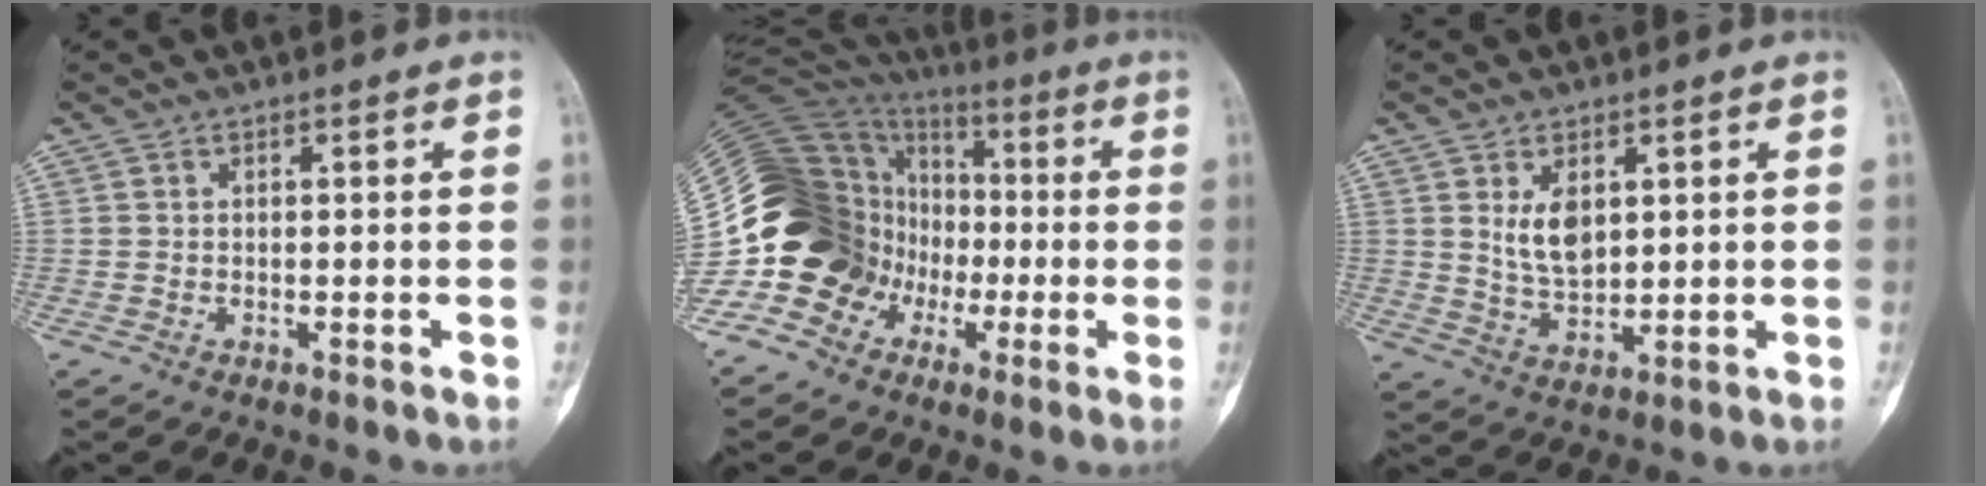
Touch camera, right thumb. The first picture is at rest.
{"total": 22.5, "force": [-5.6, 18.9, 10.8], "torque": [-0.204, 0.088, -0.098]}
{"total": 6.5, "force": [2.1, 3.8, 4.9], "torque": [-0.074, -0.018, 0.050]}